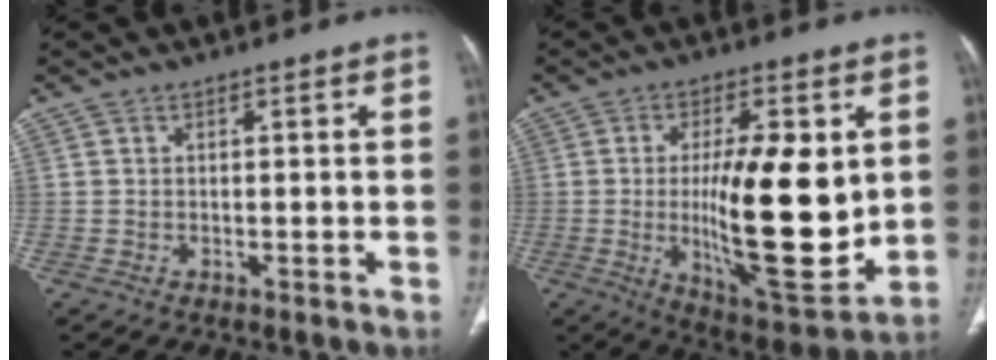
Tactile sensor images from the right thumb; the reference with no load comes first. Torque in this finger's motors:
{"motor_torque": [-0.47, 1.63, 0.46, -0.33, 0.23]}